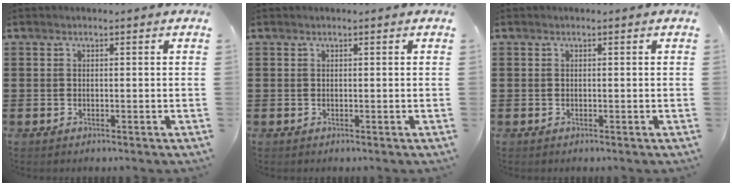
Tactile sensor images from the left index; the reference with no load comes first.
{"total": 0.0}
{"total": 0.0}